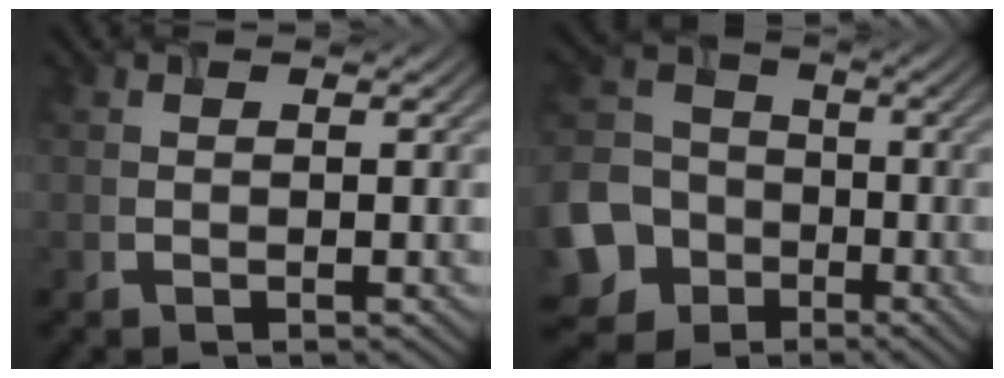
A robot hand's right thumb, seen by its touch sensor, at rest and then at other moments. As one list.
[{"total": 13.7, "force": [-5.4, 11.7, 4.6], "torque": [-0.151, -0.045, -0.126]}]